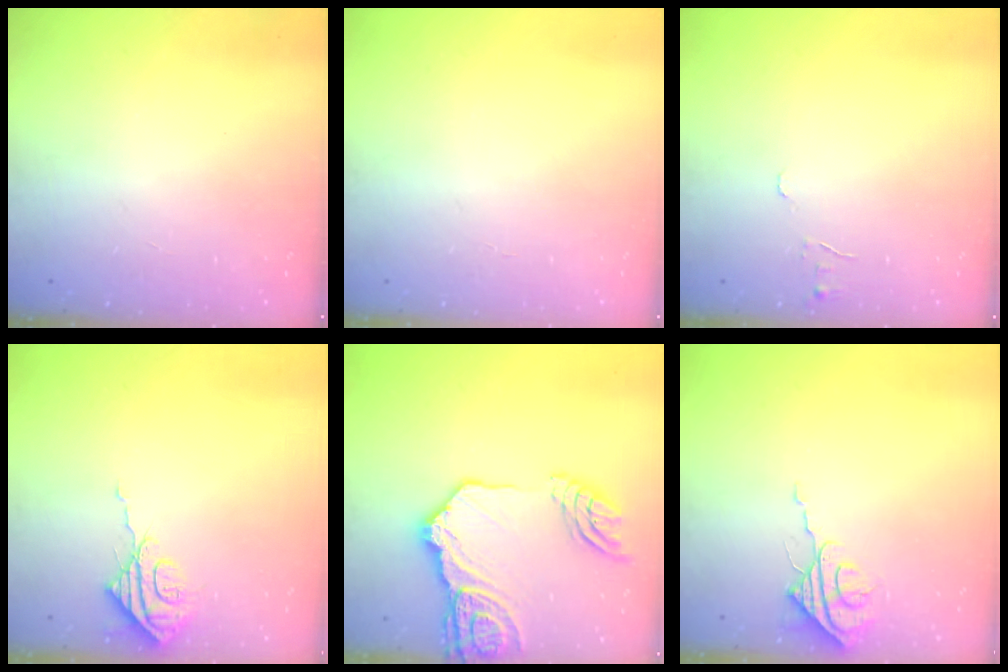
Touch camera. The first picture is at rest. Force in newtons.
{"total": 1.9, "press": 1.9, "slide": 0.2}
{"total": 4.7, "press": 4.6, "slide": 0.5}
{"total": 7.3, "press": 7.3, "slide": 0.6}
{"total": 19.1, "press": 19.0, "slide": 2.4}
{"total": 7.6, "press": 7.6, "slide": 0.5}